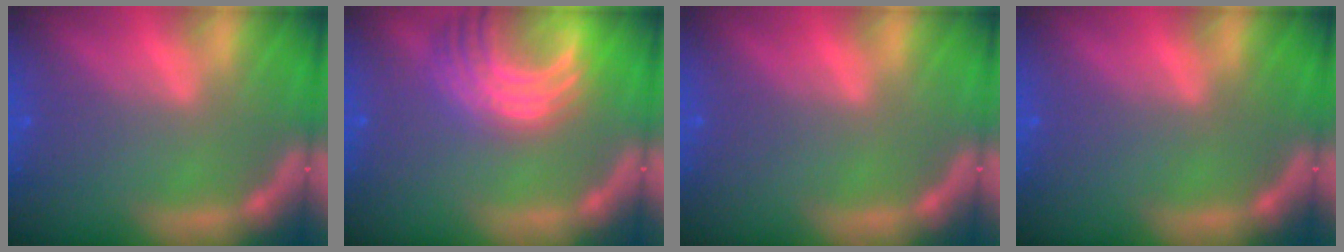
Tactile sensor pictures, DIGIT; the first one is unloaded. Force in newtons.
{"total": 9.5}
{"total": 0.0}
{"total": 0.0}